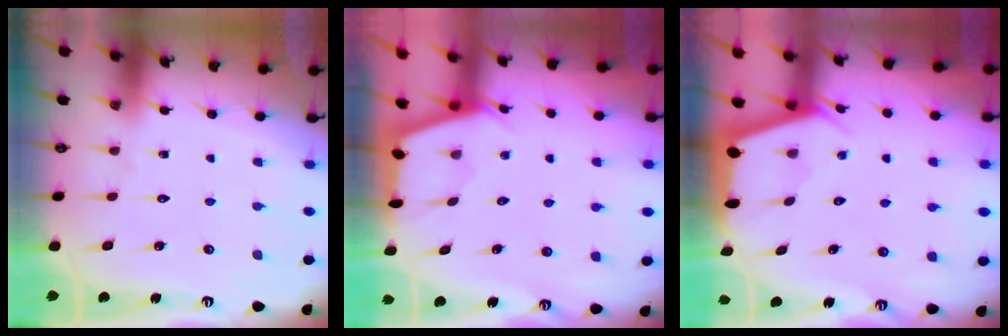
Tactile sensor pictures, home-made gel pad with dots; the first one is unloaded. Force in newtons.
{"total": 3.4, "press": 3.4, "slide": 0.0}
{"total": 2.4, "press": 2.4, "slide": 0.3}